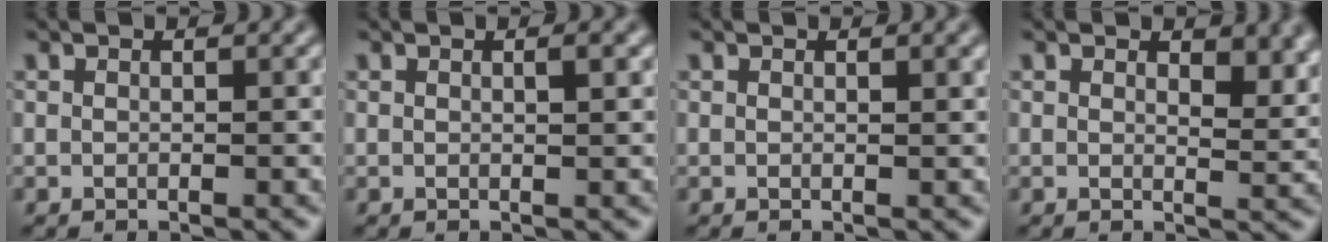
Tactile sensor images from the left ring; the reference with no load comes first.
{"total": 0.9, "force": [0.4, 0.2, 0.8], "torque": [-0.011, 0.001, 0.005]}
{"total": 1.1, "force": [0.6, 0.2, 0.9], "torque": [-0.010, 0.002, 0.009]}
{"total": 3.0, "force": [1.7, 1.4, 2.1], "torque": [-0.027, -0.005, 0.025]}